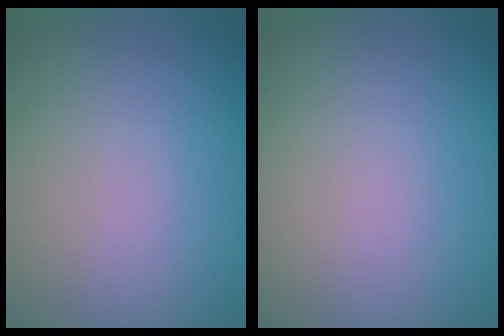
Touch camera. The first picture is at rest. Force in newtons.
{"total": 0.0}